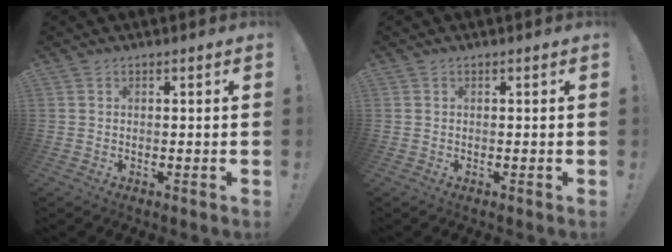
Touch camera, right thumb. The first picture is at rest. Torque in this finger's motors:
{"motor_torque": [0.00, 0.00, 0.11, -0.11, 0.01]}